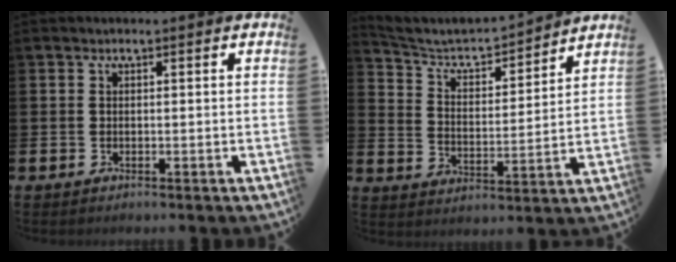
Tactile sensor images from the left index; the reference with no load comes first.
{"total": 4.7, "force": [4.3, 1.3, 1.3], "torque": [-0.056, -0.039, 0.066]}